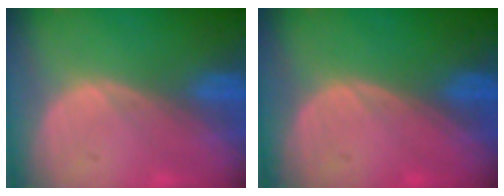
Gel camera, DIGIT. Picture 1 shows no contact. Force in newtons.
{"total": 0.0}